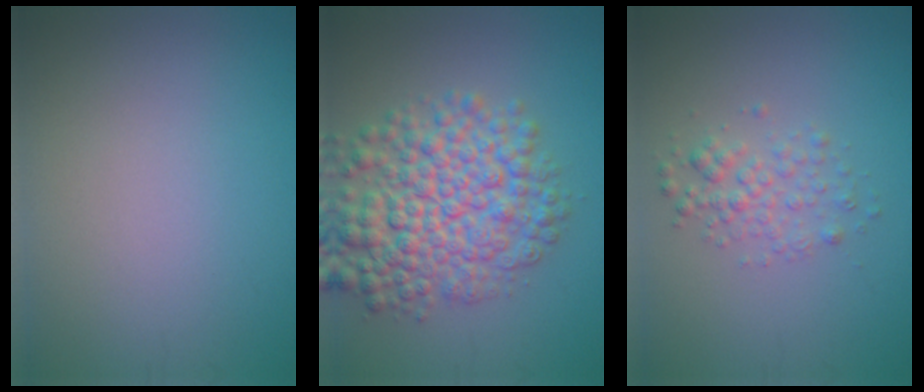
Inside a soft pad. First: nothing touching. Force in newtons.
{"total": 8.1, "press": 8.1, "slide": 0.2}
{"total": 2.2, "press": 2.2, "slide": 0.1}